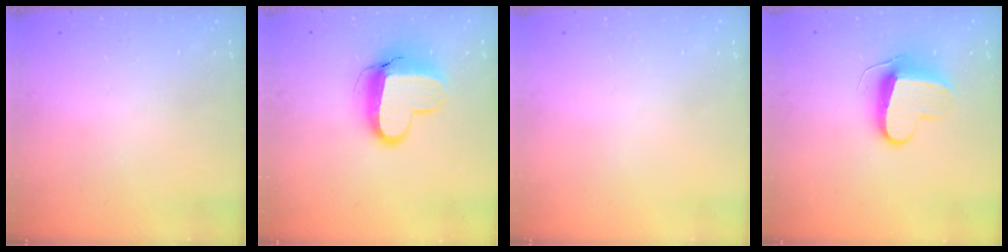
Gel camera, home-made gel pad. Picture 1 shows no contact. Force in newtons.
{"total": 12.8, "press": 12.8, "slide": 1.0}
{"total": 0.0}
{"total": 10.4, "press": 10.4, "slide": 0.5}